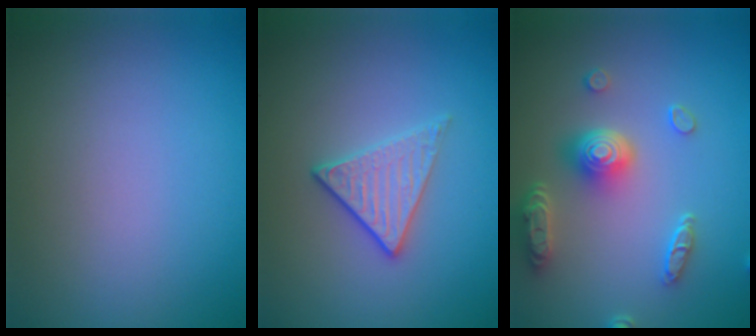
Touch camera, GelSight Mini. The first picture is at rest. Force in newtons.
{"total": 2.3, "press": 2.0, "slide": 1.0}
{"total": 4.9, "press": 3.9, "slide": 2.9}